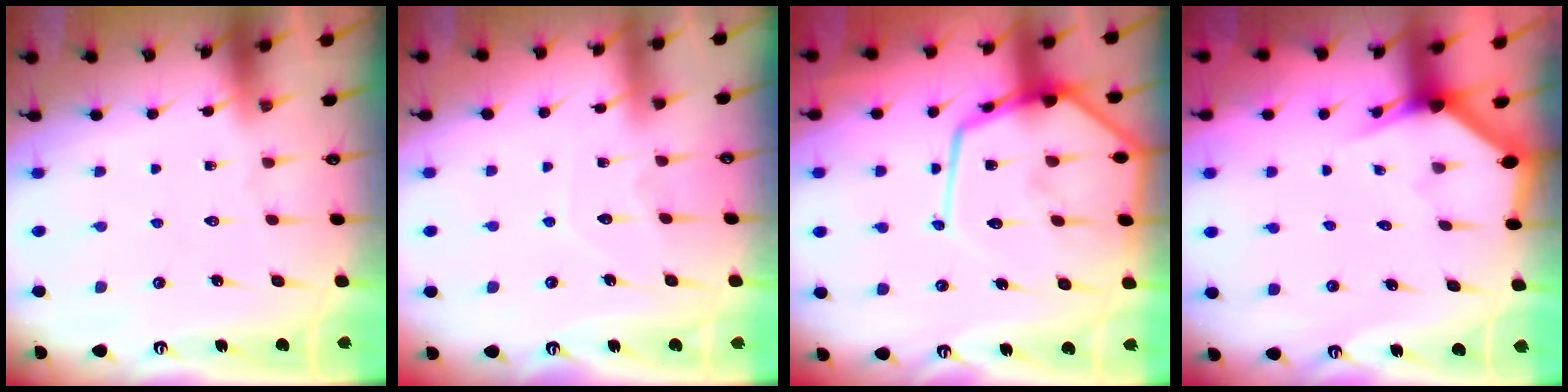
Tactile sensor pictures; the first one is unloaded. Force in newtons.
{"total": 4.2, "press": 4.2, "slide": 0.3}
{"total": 19.7, "press": 19.7, "slide": 1.7}
{"total": 2.6, "press": 2.6, "slide": 0.1}